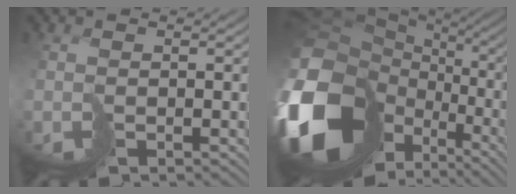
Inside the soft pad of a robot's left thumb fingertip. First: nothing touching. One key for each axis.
{"total": 21.4, "fx": -5.6, "fy": 16.5, "fz": 12.4, "tx": -0.333, "ty": -0.046, "tz": -0.075}